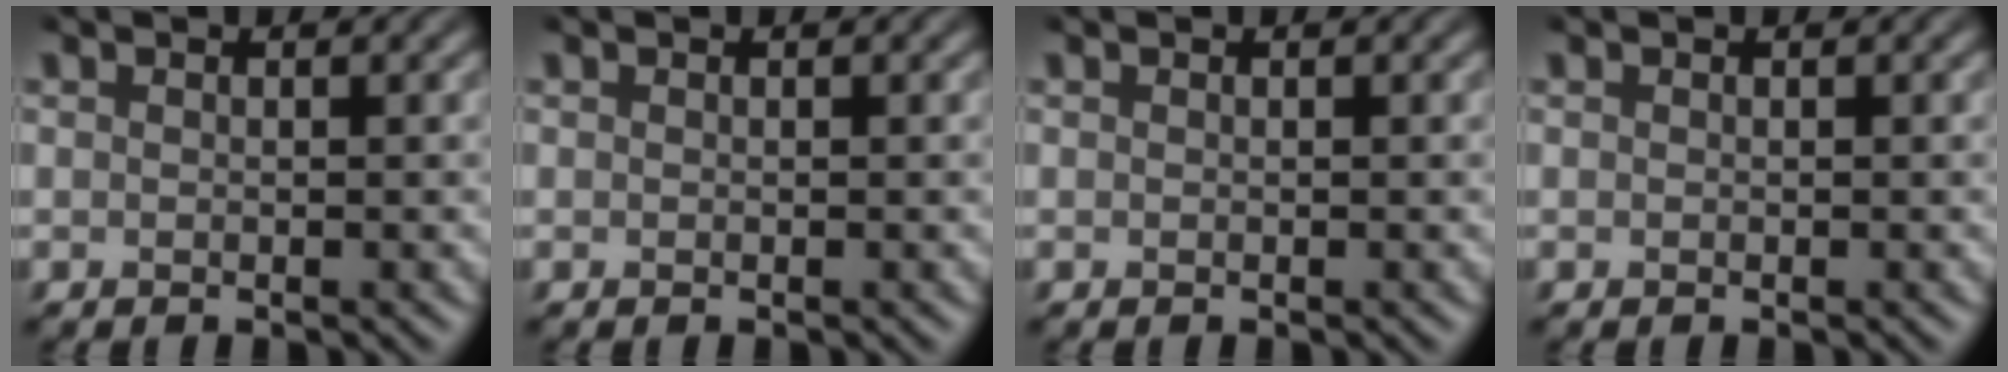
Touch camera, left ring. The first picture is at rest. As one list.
[{"total": 0.0}, {"total": 0.0}, {"total": 0.0}]